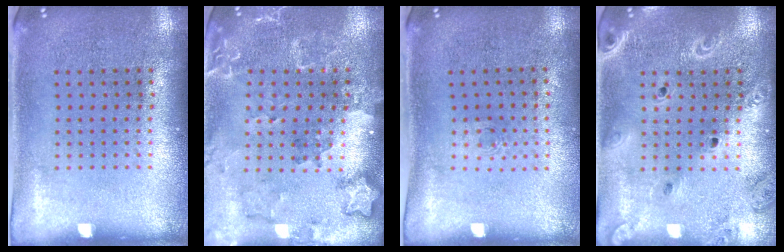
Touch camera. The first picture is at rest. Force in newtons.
{"total": 1.8, "press": 1.7, "slide": 0.4}
{"total": 0.5, "press": 0.3, "slide": 0.4}
{"total": 2.1, "press": 1.9, "slide": 0.9}